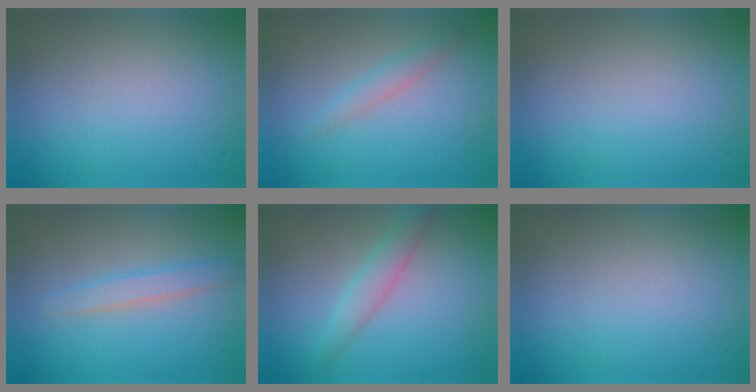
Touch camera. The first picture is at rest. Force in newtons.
{"total": 1.5, "press": 1.5, "slide": 0.0}
{"total": 0.0}
{"total": 2.1, "press": 2.1, "slide": 0.0}
{"total": 2.3, "press": 2.3, "slide": 0.1}
{"total": 0.0}